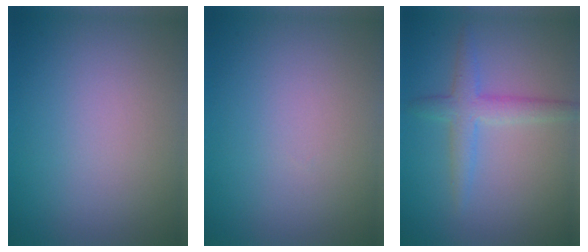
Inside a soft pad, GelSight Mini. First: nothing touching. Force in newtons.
{"total": 0.0}
{"total": 2.7, "press": 2.7, "slide": 0.1}